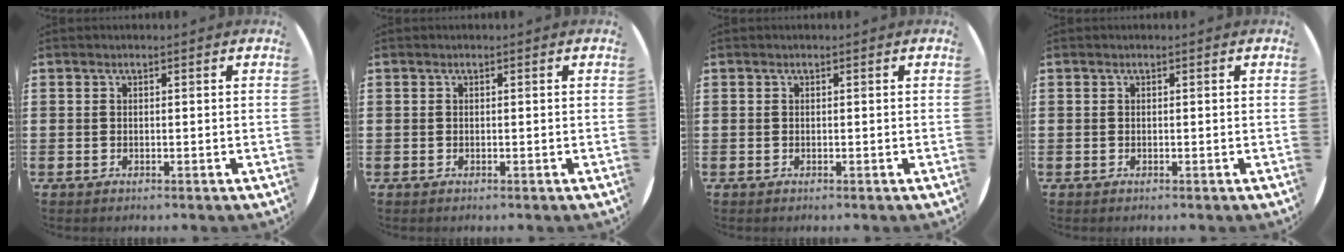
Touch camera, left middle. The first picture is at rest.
{"total": 0.0}
{"total": 0.0}
{"total": 0.0}